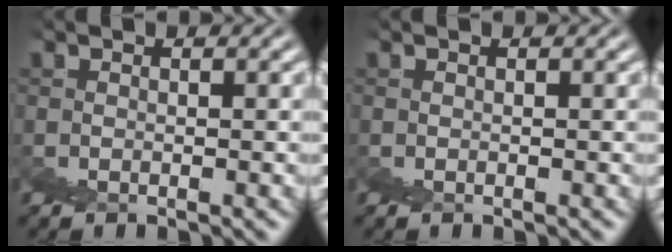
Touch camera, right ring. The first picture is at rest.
{"total": 0.0}